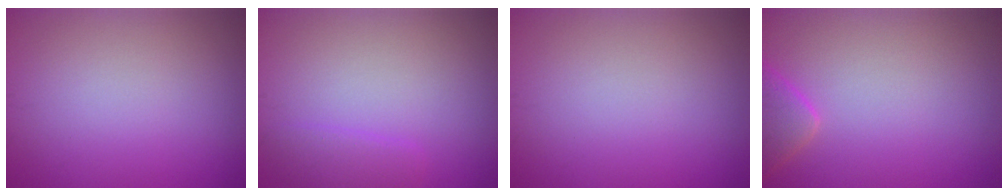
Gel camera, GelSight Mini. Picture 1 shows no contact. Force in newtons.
{"total": 1.7, "press": 1.7, "slide": 0.1}
{"total": 0.0}
{"total": 2.5, "press": 2.5, "slide": 0.2}